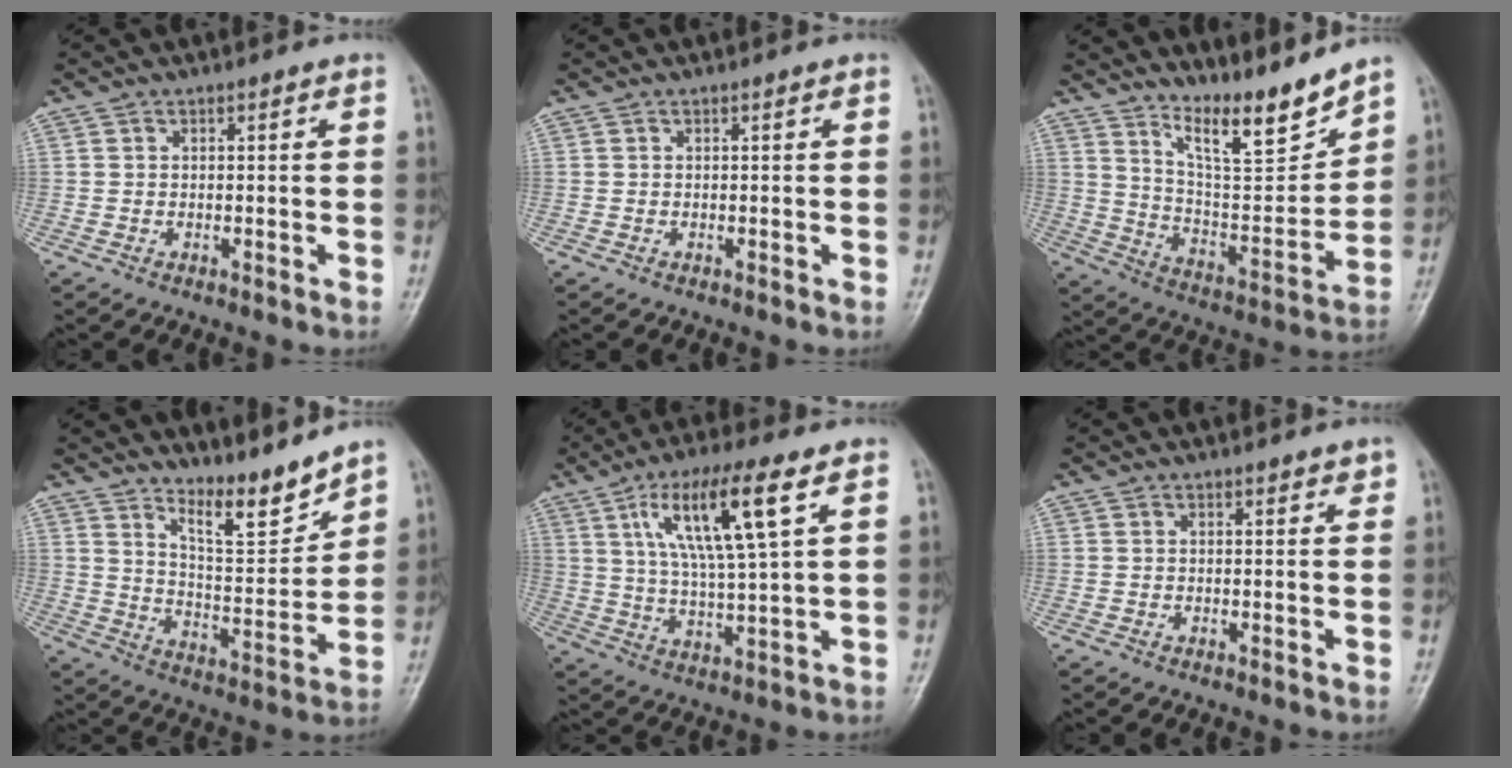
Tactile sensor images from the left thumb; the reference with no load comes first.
{"total": 0.0}
{"total": 12.8, "force": [11.0, 2.0, 6.4], "torque": [-0.079, -0.088, 0.198]}
{"total": 9.7, "force": [8.4, 1.8, 4.5], "torque": [-0.057, -0.079, 0.152]}
{"total": 14.6, "force": [6.2, 2.7, 12.9], "torque": [-0.243, -0.016, 0.114]}
{"total": 1.7, "force": [1.4, 0.6, 0.9], "torque": [-0.005, -0.006, 0.016]}